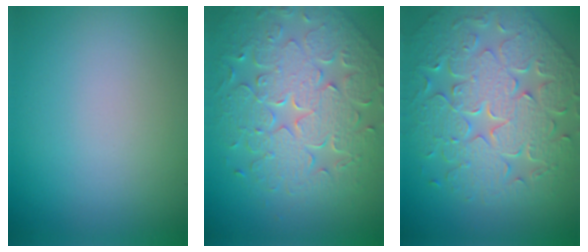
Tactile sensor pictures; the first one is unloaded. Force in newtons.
{"total": 9.3, "press": 6.7, "slide": 6.4}
{"total": 9.0, "press": 7.2, "slide": 5.3}